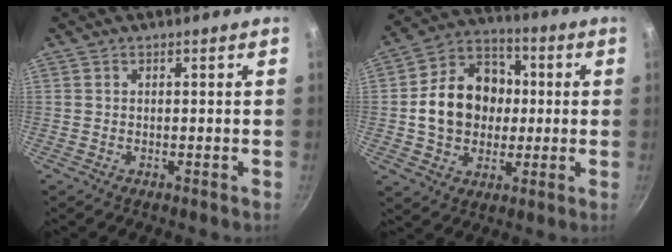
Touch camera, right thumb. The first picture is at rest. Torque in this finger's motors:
{"motor_torque": [0.81, 2.89, 1.40, -0.33, 0.34]}